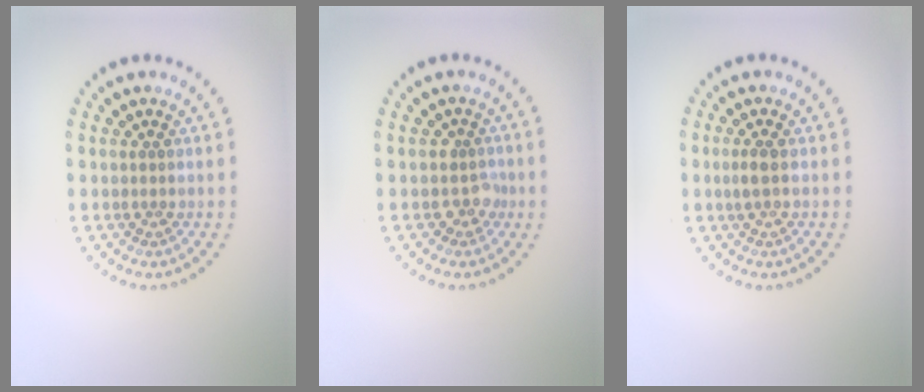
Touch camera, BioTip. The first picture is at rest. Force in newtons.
{"total": 1.6, "press": 1.3, "slide": 1.0}
{"total": 1.3, "press": 1.2, "slide": 0.5}